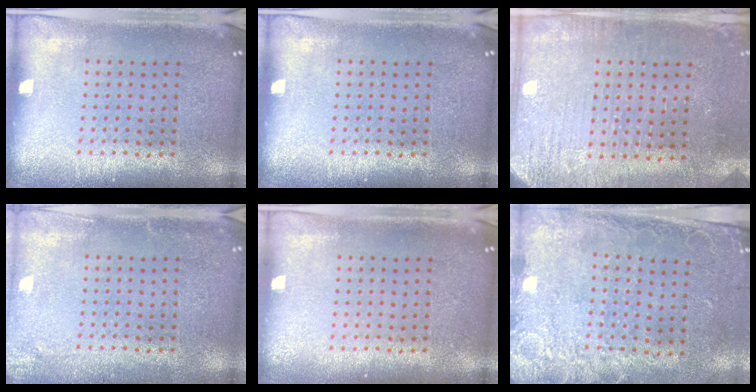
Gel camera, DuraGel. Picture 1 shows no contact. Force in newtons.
{"total": 0.0}
{"total": 3.1, "press": 2.8, "slide": 1.3}
{"total": 2.0, "press": 1.9, "slide": 0.1}
{"total": 0.0}
{"total": 2.6, "press": 2.0, "slide": 1.7}